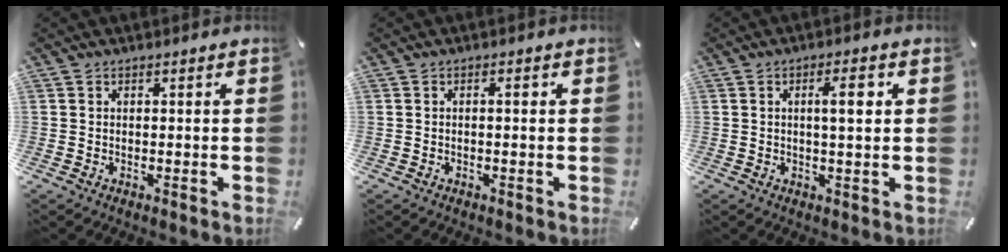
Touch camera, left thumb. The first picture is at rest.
{"total": 1.3, "force": [-0.1, 0.3, 1.3], "torque": [-0.024, 0.003, -0.003]}
{"total": 6.2, "force": [1.3, 1.5, 5.9], "torque": [-0.100, 0.001, 0.015]}